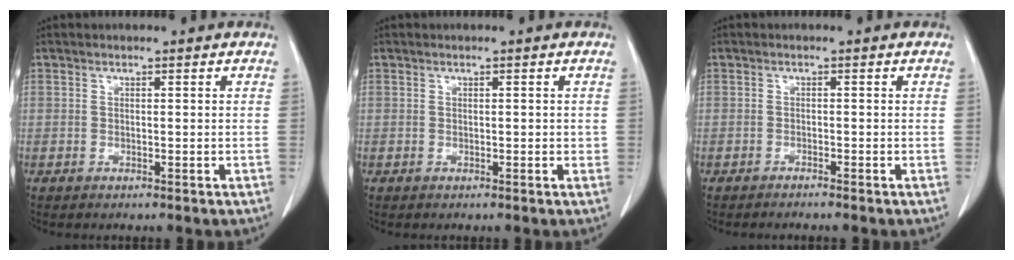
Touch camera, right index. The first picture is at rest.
{"total": 0.9, "force": [0.0, 0.4, 0.9], "torque": [-0.010, 0.001, 0.001]}
{"total": 1.3, "force": [-1.2, -0.3, 0.4], "torque": [-0.007, 0.002, -0.018]}